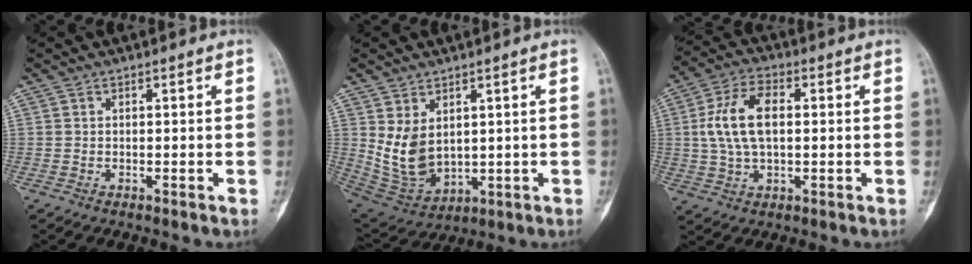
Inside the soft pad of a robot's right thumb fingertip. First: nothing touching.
{"total": 9.6, "force": [2.1, 6.5, 6.7], "torque": [-0.114, -0.021, 0.070]}
{"total": 11.0, "force": [1.1, 6.1, 9.1], "torque": [-0.179, 0.014, 0.022]}